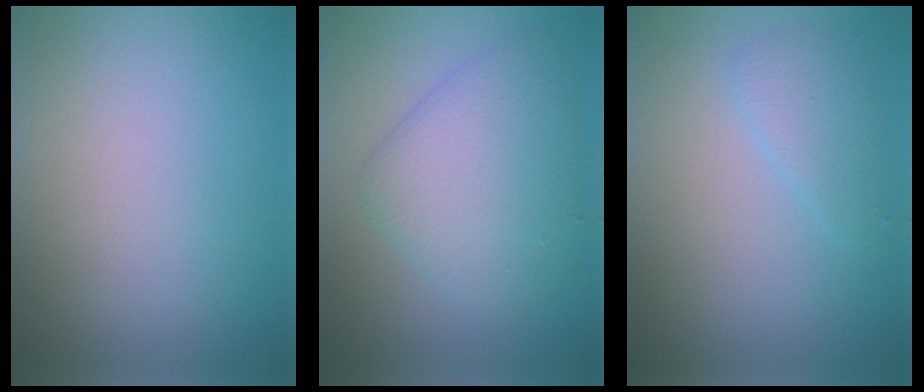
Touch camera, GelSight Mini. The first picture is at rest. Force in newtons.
{"total": 5.4, "press": 5.4, "slide": 0.2}
{"total": 2.0, "press": 2.0, "slide": 0.1}